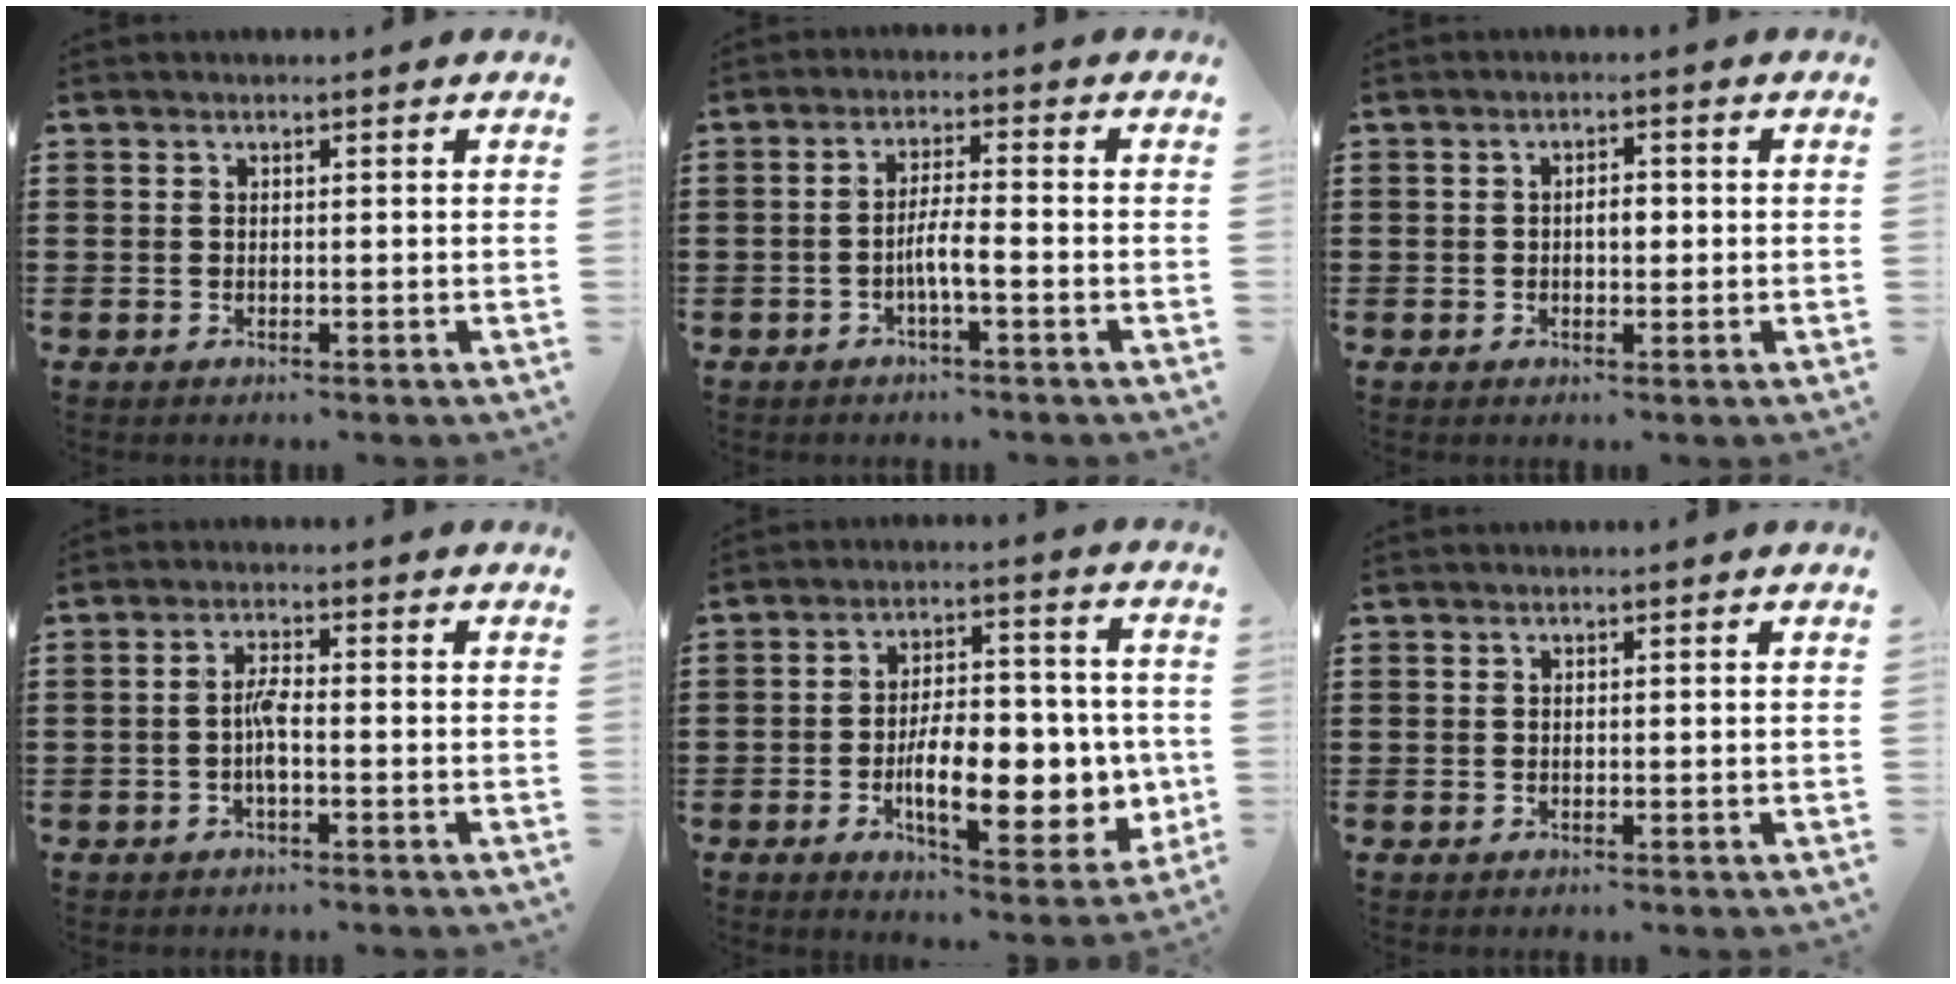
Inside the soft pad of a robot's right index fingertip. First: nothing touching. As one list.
[{"total": 3.8, "force": [-1.5, 0.4, 3.5], "torque": [-0.069, -0.002, -0.031]}, {"total": 2.3, "force": [-0.1, 1.1, 2.1], "torque": [-0.039, 0.004, -0.004]}, {"total": 3.1, "force": [-0.9, 0.5, 2.9], "torque": [-0.069, -0.004, -0.021]}, {"total": 12.4, "force": [-3.0, 5.8, 10.5], "torque": [-0.163, -0.006, -0.052]}, {"total": 0.0}]